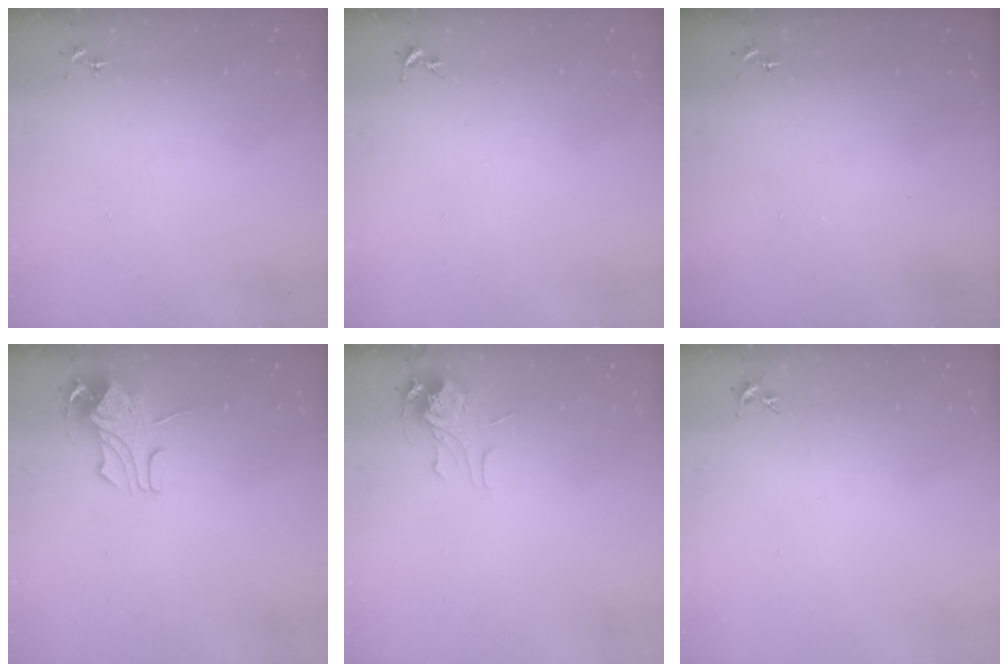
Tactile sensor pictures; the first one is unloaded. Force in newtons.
{"total": 0.0}
{"total": 0.0}
{"total": 8.9, "press": 8.9, "slide": 0.7}
{"total": 7.1, "press": 7.1, "slide": 0.2}
{"total": 3.6, "press": 3.5, "slide": 0.4}